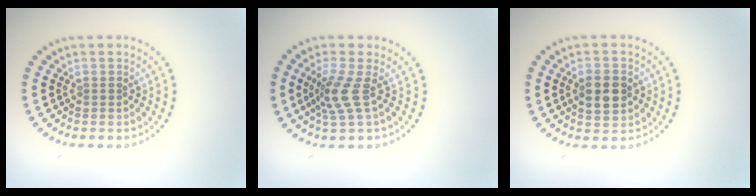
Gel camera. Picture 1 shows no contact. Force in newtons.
{"total": 2.7, "press": 1.9, "slide": 2.0}
{"total": 3.1, "press": 3.1, "slide": 0.0}